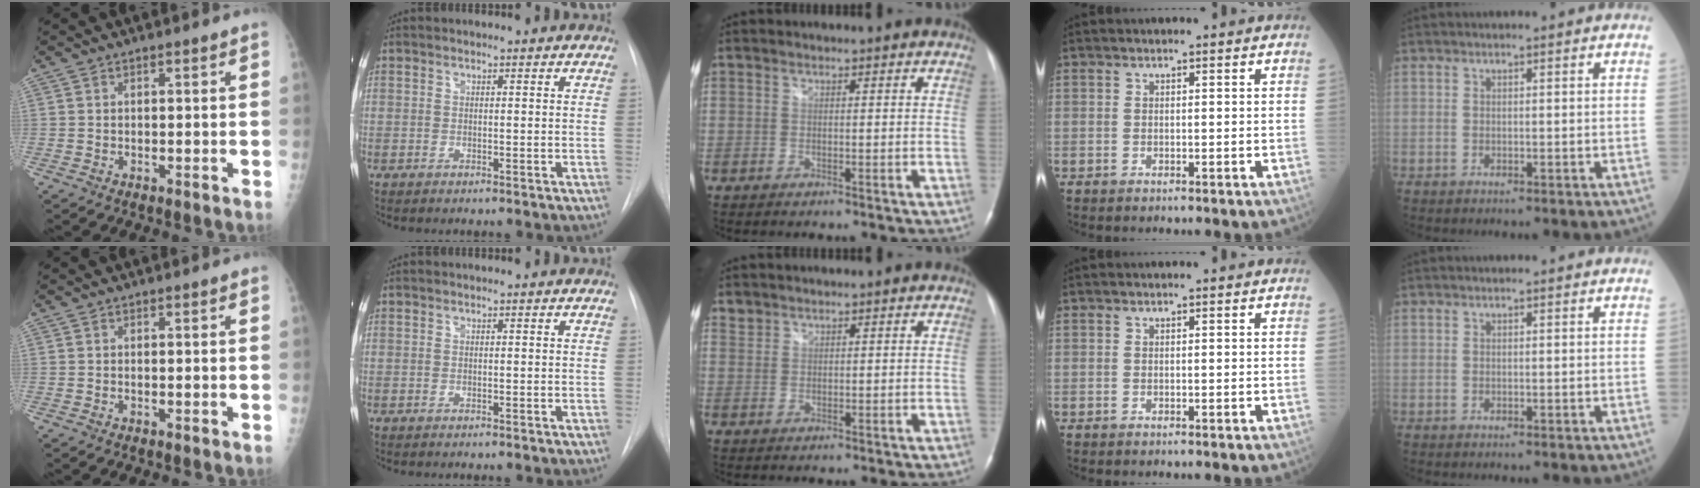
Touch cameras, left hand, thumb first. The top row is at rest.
{"middle": {"total": 1.2, "force": [1.0, 0.6, -0.2], "torque": [0.008, 0.006, 0.018]}}